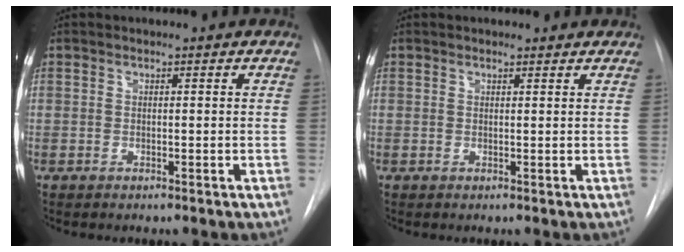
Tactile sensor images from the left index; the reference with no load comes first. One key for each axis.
{"total": 1.3, "fx": 1.2, "fy": 0.3, "fz": 0.0, "tx": -0.011, "ty": 0.002, "tz": 0.015}